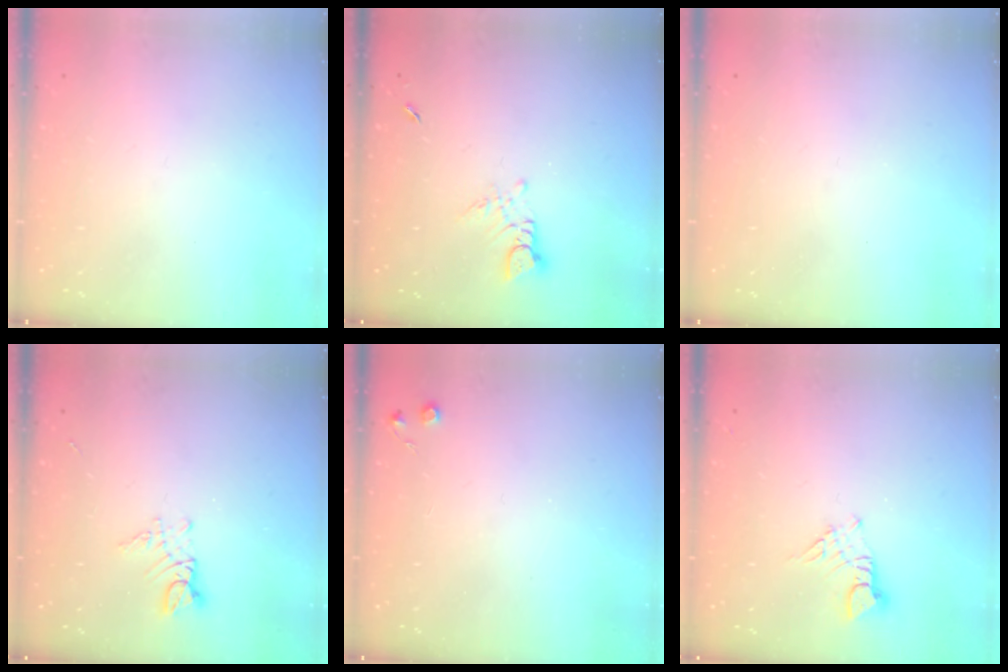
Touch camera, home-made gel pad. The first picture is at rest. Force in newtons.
{"total": 3.1, "press": 3.0, "slide": 0.3}
{"total": 0.0}
{"total": 3.5, "press": 3.5, "slide": 0.4}
{"total": 4.3, "press": 4.2, "slide": 0.7}
{"total": 3.3, "press": 3.3, "slide": 0.3}